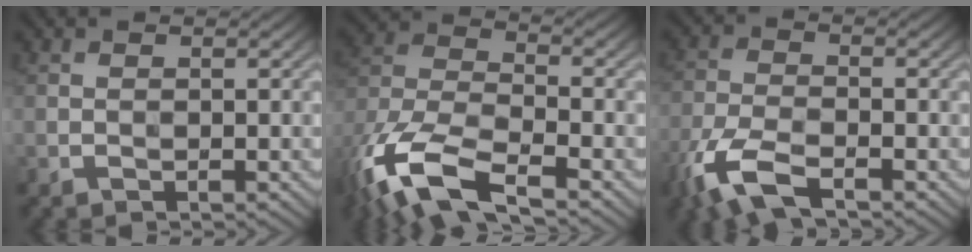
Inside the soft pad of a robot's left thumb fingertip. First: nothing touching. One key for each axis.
{"total": 13.6, "fx": -8.3, "fy": 5.2, "fz": 9.4, "tx": -0.223, "ty": -0.024, "tz": -0.174}
{"total": 8.2, "fx": -5.2, "fy": 2.8, "fz": 5.6, "tx": -0.131, "ty": -0.012, "tz": -0.116}